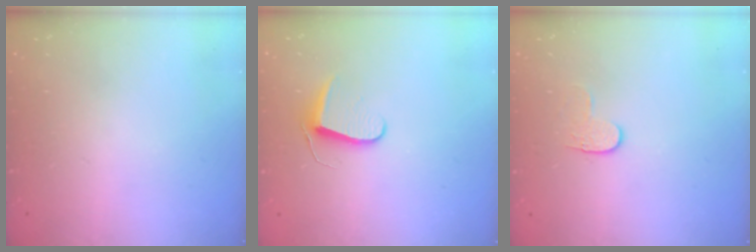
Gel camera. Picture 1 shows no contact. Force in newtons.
{"total": 7.0, "press": 7.0, "slide": 0.6}
{"total": 3.8, "press": 3.8, "slide": 0.5}